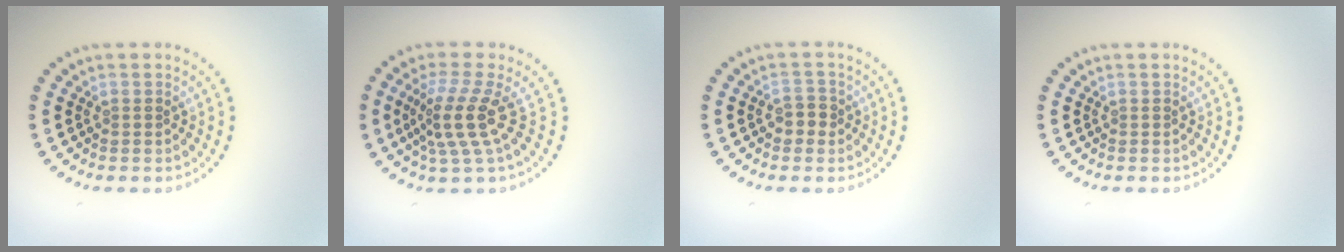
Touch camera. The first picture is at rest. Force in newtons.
{"total": 3.8, "press": 2.7, "slide": 2.7}
{"total": 1.8, "press": 1.7, "slide": 0.6}
{"total": 0.0}